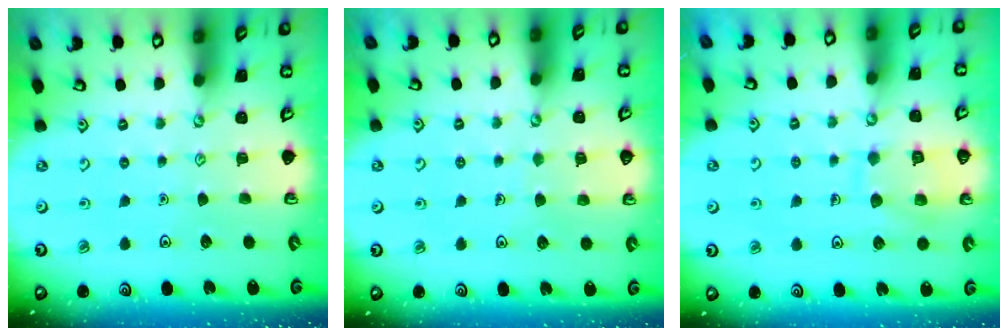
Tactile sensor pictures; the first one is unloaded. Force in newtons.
{"total": 4.1, "press": 4.0, "slide": 0.4}
{"total": 10.6, "press": 10.6, "slide": 0.9}